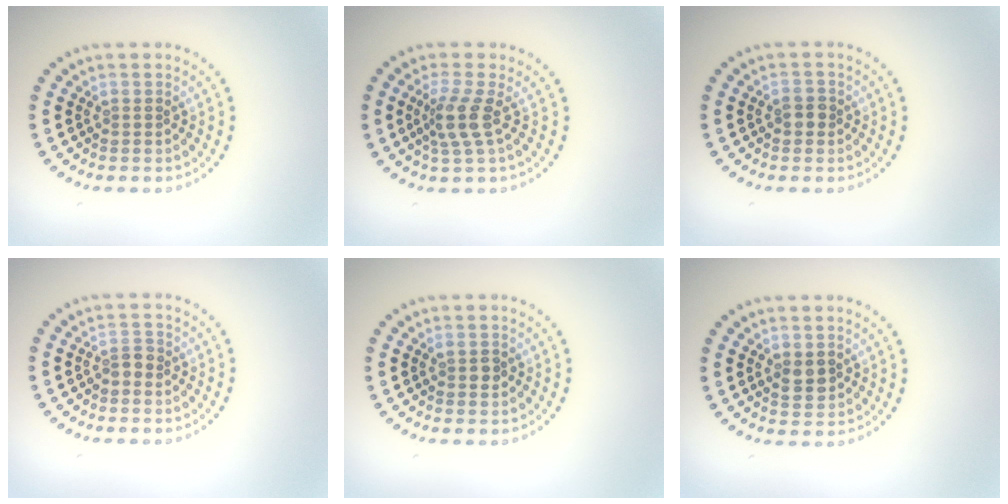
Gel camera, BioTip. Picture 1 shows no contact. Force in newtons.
{"total": 2.6, "press": 1.9, "slide": 1.7}
{"total": 1.4, "press": 1.3, "slide": 0.3}
{"total": 1.1, "press": 0.9, "slide": 0.6}
{"total": 1.0, "press": 1.0, "slide": 0.2}
{"total": 1.7, "press": 1.7, "slide": 0.1}